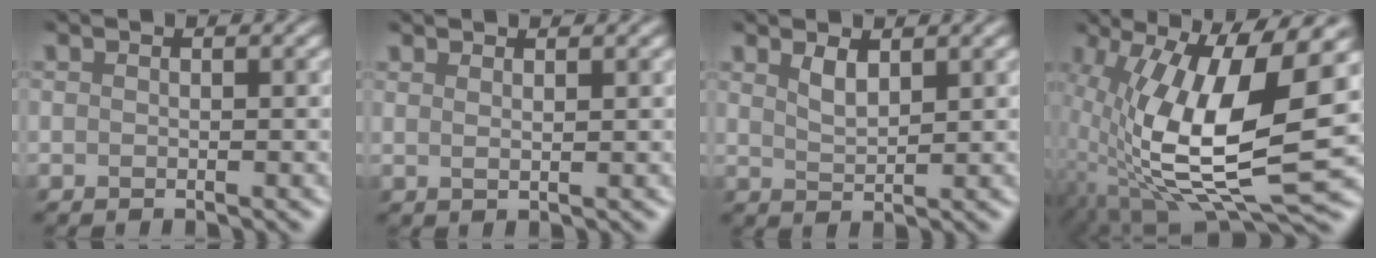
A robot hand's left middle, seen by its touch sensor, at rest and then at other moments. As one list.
[{"total": 0.7, "force": [0.5, 0.0, 0.4], "torque": [-0.006, 0.002, 0.006]}, {"total": 1.7, "force": [1.5, 0.4, 0.8], "torque": [-0.019, 0.004, 0.030]}, {"total": 13.1, "force": [0.1, 4.5, 12.3], "torque": [-0.241, -0.014, 0.000]}]